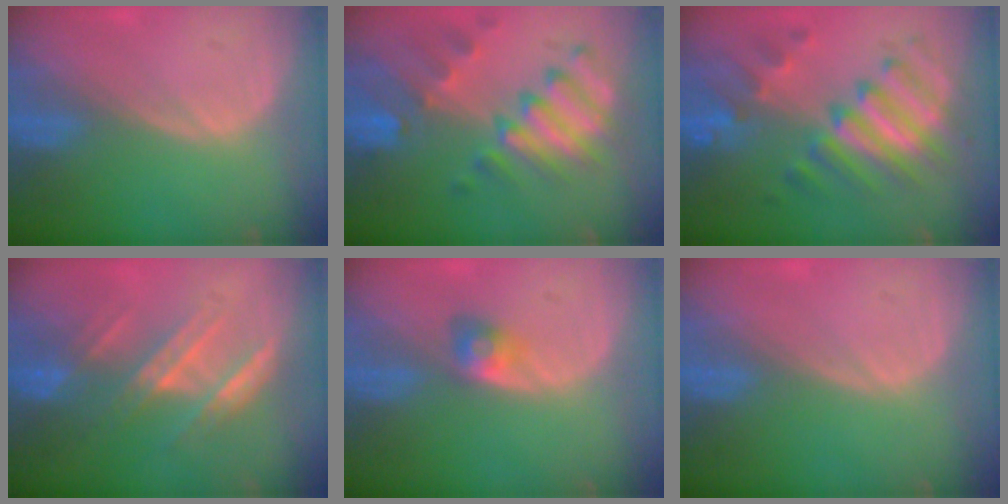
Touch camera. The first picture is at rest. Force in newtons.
{"total": 10.1, "press": 8.9, "slide": 4.8}
{"total": 9.3, "press": 9.3, "slide": 0.6}
{"total": 7.3, "press": 6.7, "slide": 2.9}
{"total": 2.8, "press": 2.6, "slide": 1.2}
{"total": 0.0}